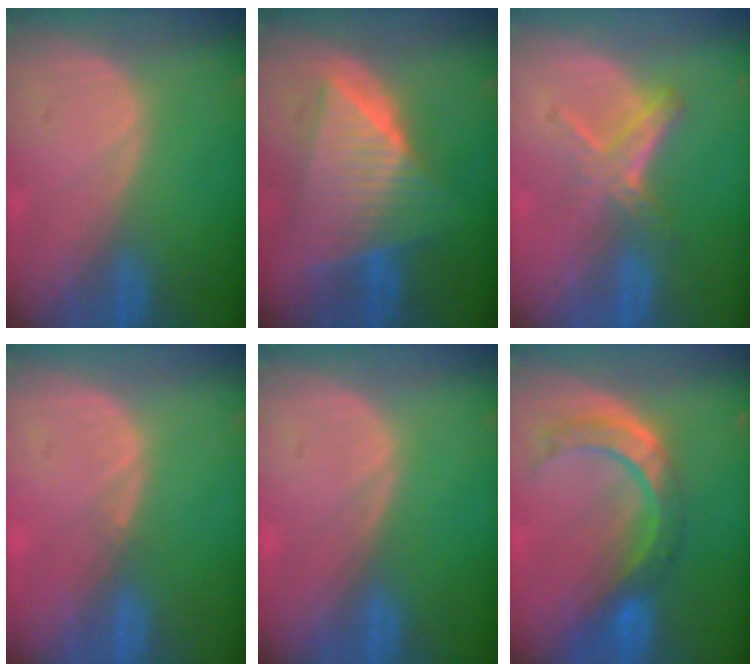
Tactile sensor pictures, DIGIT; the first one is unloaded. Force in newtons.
{"total": 10.0, "press": 10.0, "slide": 0.7}
{"total": 4.9, "press": 4.8, "slide": 0.9}
{"total": 0.6, "press": 0.5, "slide": 0.4}
{"total": 0.0}
{"total": 8.3, "press": 7.2, "slide": 4.2}